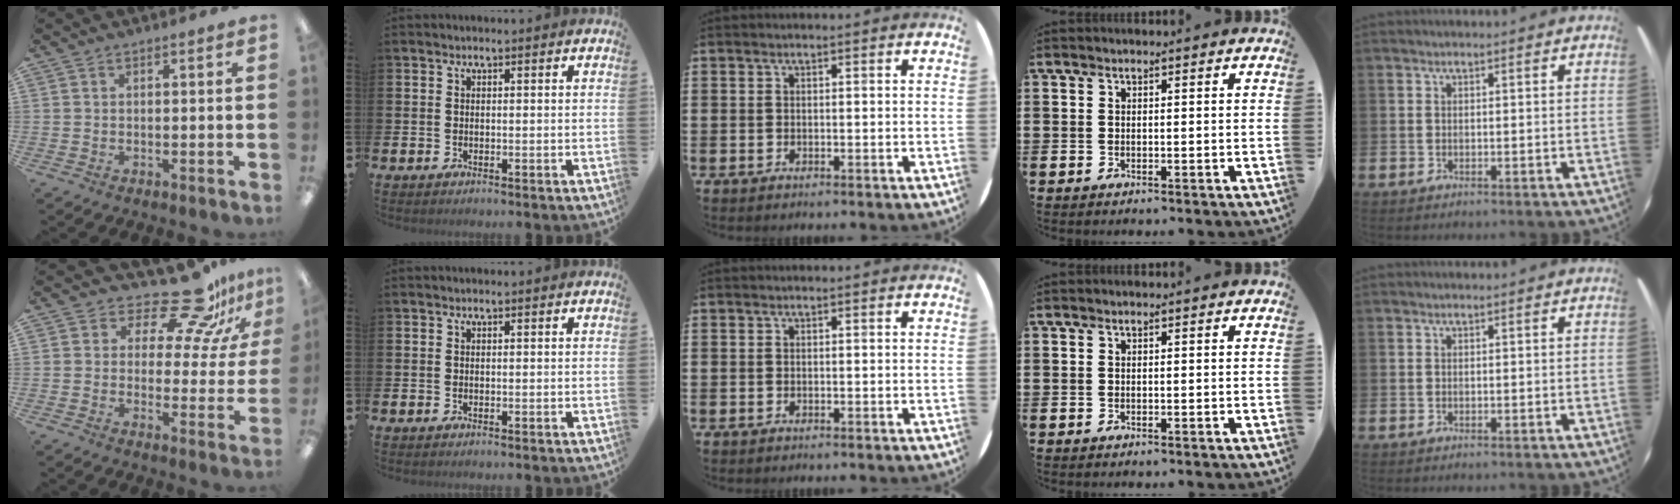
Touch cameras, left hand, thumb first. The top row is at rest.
{"thumb": {"total": 15.4, "force": [12.4, 5.2, 7.4], "torque": [-0.121, -0.090, 0.213]}}